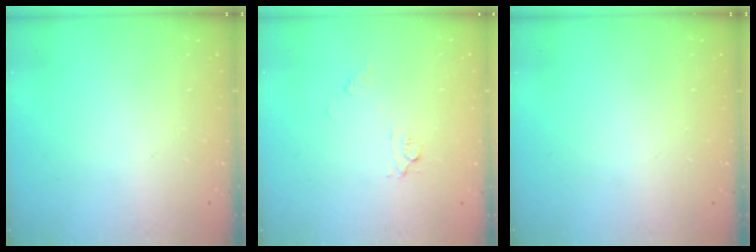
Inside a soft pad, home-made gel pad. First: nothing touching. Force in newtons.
{"total": 6.0, "press": 5.9, "slide": 0.5}
{"total": 0.0}